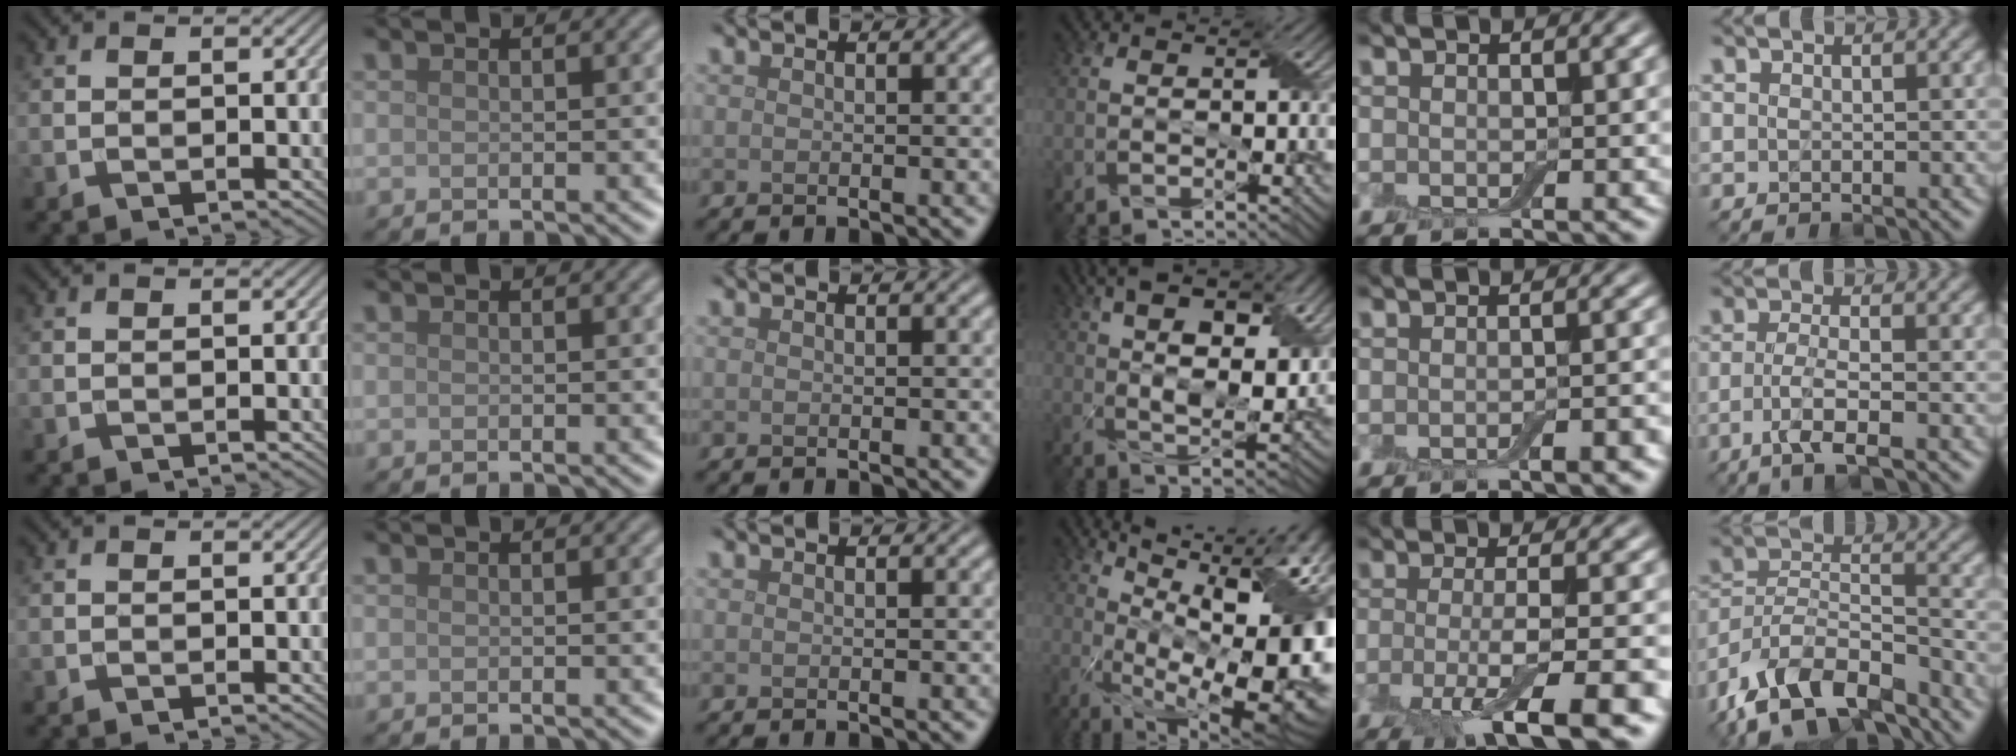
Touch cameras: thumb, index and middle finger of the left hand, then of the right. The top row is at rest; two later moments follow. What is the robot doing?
{"motion": "wrap", "object": "adhesive wrap"}